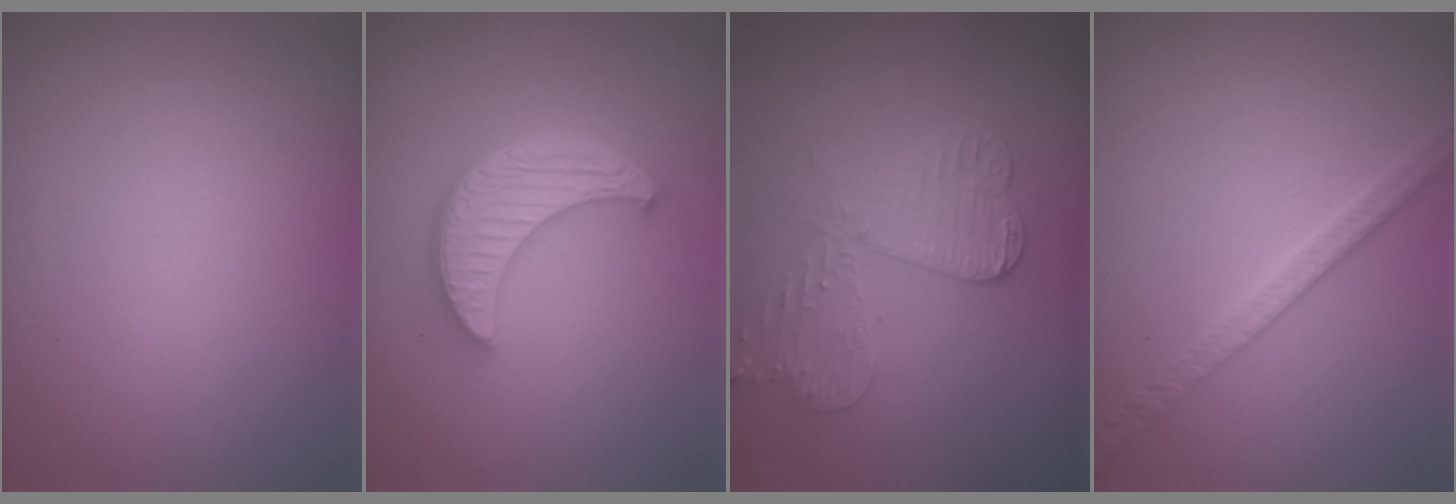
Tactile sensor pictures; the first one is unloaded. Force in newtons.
{"total": 4.9, "press": 3.9, "slide": 2.9}
{"total": 3.7, "press": 3.3, "slide": 1.5}
{"total": 2.9, "press": 2.8, "slide": 0.6}